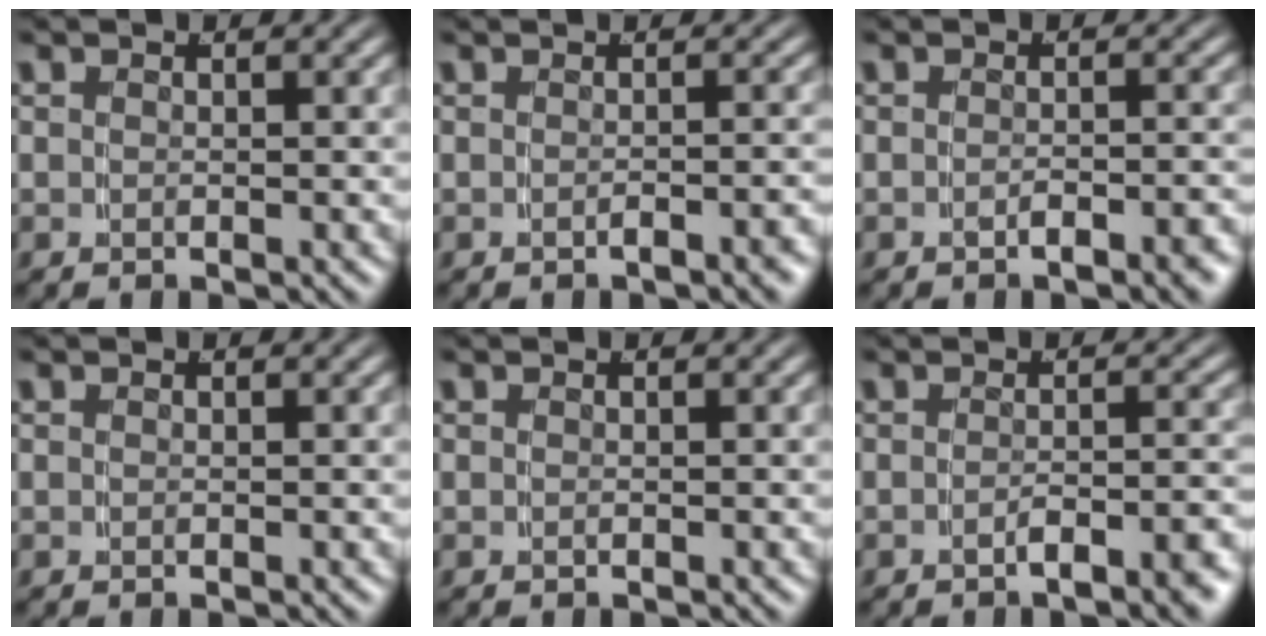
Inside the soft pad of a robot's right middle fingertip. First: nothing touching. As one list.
[{"total": 1.4, "force": [-1.1, -0.5, 0.6], "torque": [-0.006, 0.009, -0.020]}, {"total": 1.7, "force": [-1.4, -0.4, 0.9], "torque": [-0.012, 0.006, -0.025]}, {"total": 0.0}, {"total": 0.0}, {"total": 2.8, "force": [-2.2, -0.2, 1.7], "torque": [-0.023, 0.004, -0.037]}]